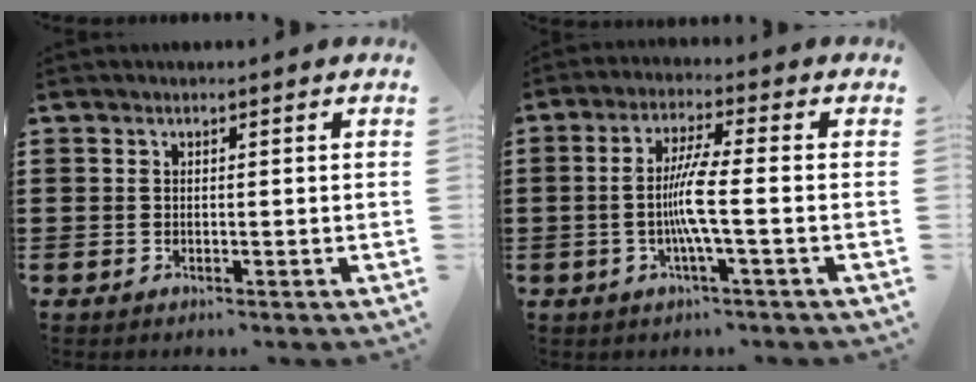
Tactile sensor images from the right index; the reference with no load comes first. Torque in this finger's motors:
{"motor_torque": [2.05, 0.09, 0.44, 0.16]}